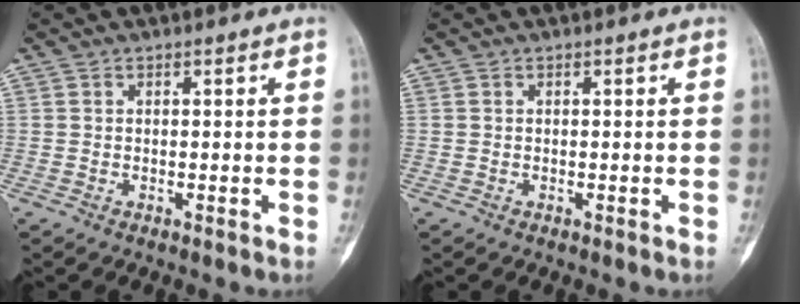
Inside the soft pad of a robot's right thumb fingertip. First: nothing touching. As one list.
[{"total": 0.0}]